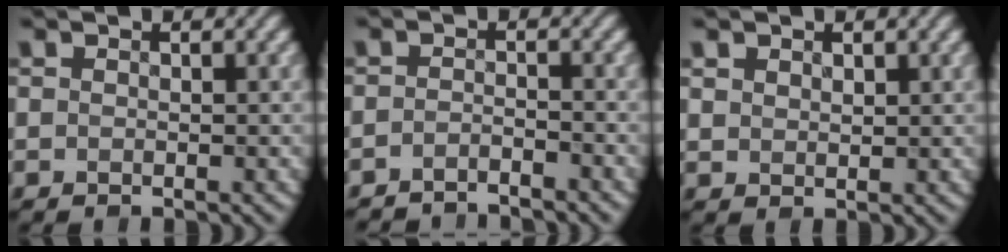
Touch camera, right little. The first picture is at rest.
{"total": 2.7, "force": [-2.7, 0.2, 0.3], "torque": [-0.010, -0.002, -0.049]}
{"total": 1.5, "force": [1.1, 0.9, 0.4], "torque": [-0.015, 0.002, 0.023]}